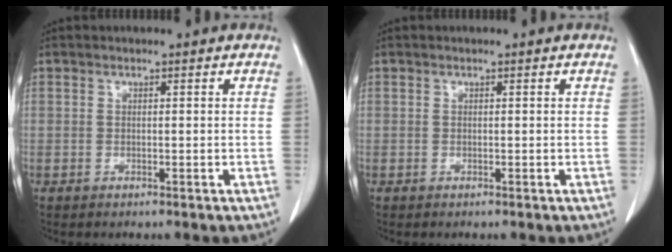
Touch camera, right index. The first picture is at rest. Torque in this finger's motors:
{"motor_torque": [0.00, 0.00, 0.00, 0.00]}